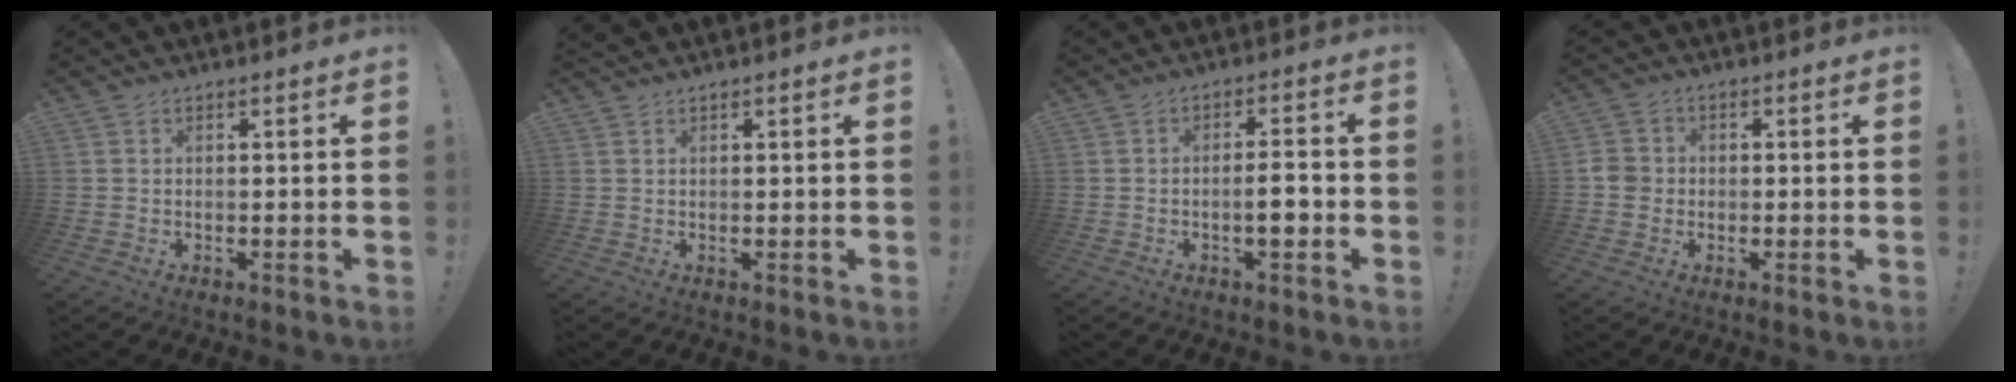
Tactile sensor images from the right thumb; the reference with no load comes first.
{"total": 0.6, "force": [0.5, 0.0, 0.2], "torque": [-0.010, 0.003, 0.011]}
{"total": 5.3, "force": [-1.6, 1.2, 5.0], "torque": [-0.071, 0.003, -0.030]}
{"total": 4.3, "force": [-0.8, 3.9, 1.6], "torque": [-0.029, 0.011, -0.014]}